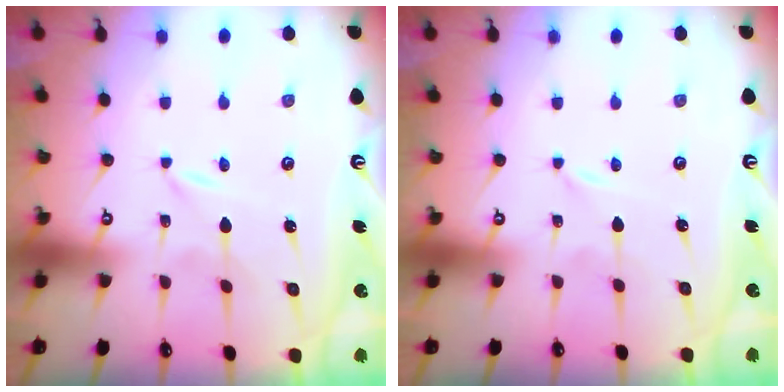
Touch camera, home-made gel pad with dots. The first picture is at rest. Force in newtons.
{"total": 0.0}